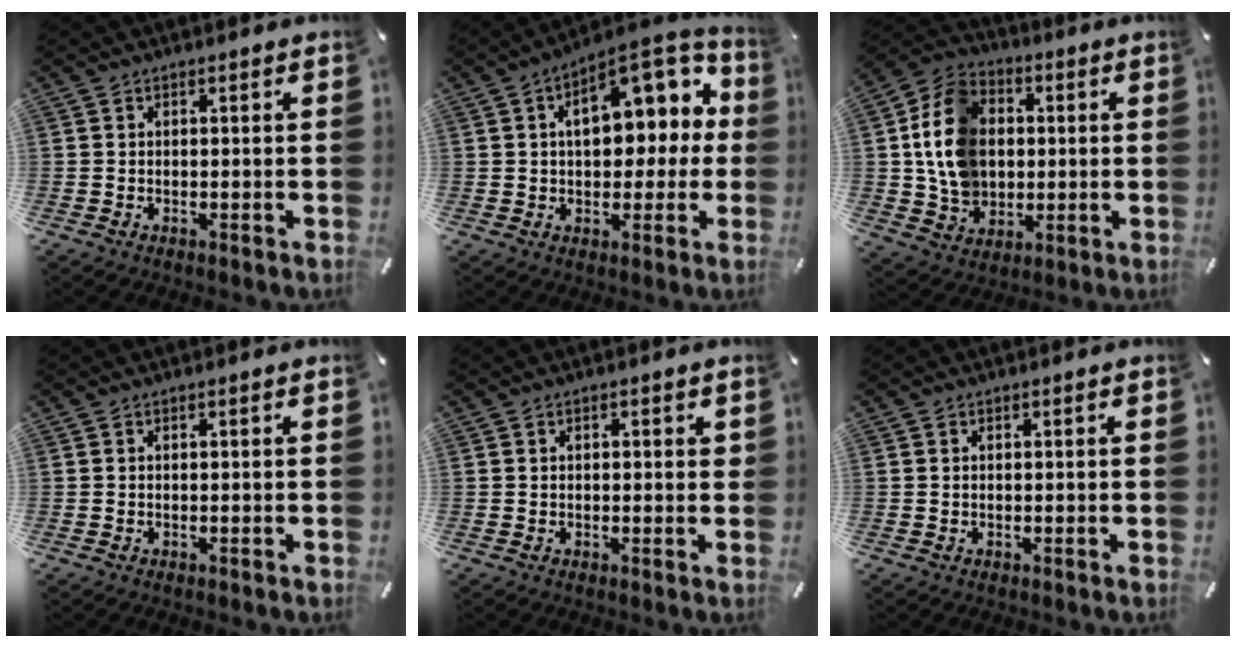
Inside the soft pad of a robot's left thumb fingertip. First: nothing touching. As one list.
[{"total": 15.4, "force": [4.6, 9.2, 11.5], "torque": [-0.144, -0.020, 0.077]}, {"total": 14.3, "force": [0.9, 12.3, 7.3], "torque": [-0.163, 0.013, 0.019]}, {"total": 0.0}, {"total": 0.9, "force": [0.3, 0.5, 0.7], "torque": [-0.013, 0.005, 0.004]}, {"total": 0.0}]